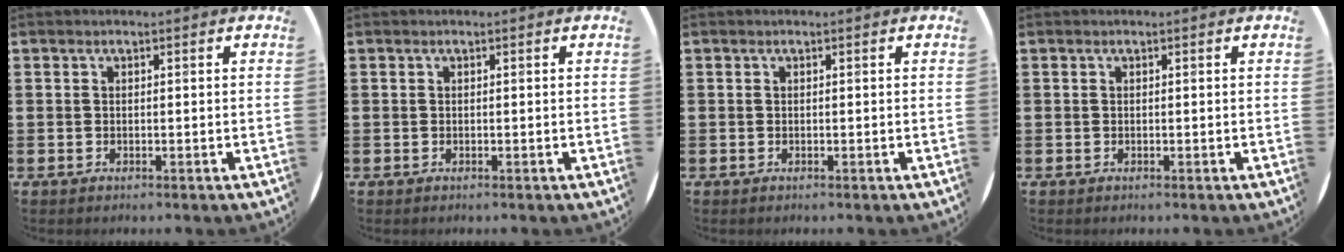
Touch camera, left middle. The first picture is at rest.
{"total": 0.0}
{"total": 0.0}
{"total": 0.0}